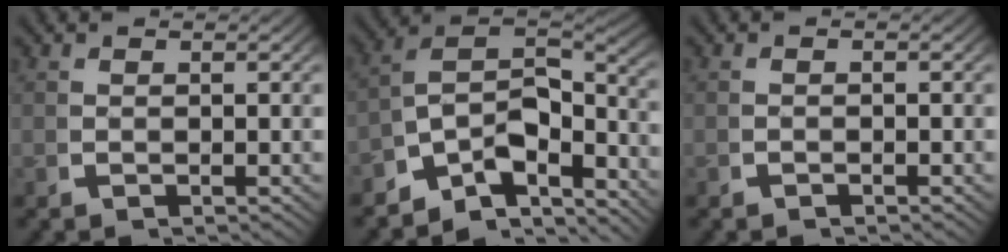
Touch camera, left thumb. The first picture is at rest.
{"total": 11.6, "force": [-2.6, 7.8, 8.1], "torque": [-0.153, -0.038, -0.039]}
{"total": 0.6, "force": [-0.5, 0.1, 0.1], "torque": [0.001, 0.002, -0.013]}